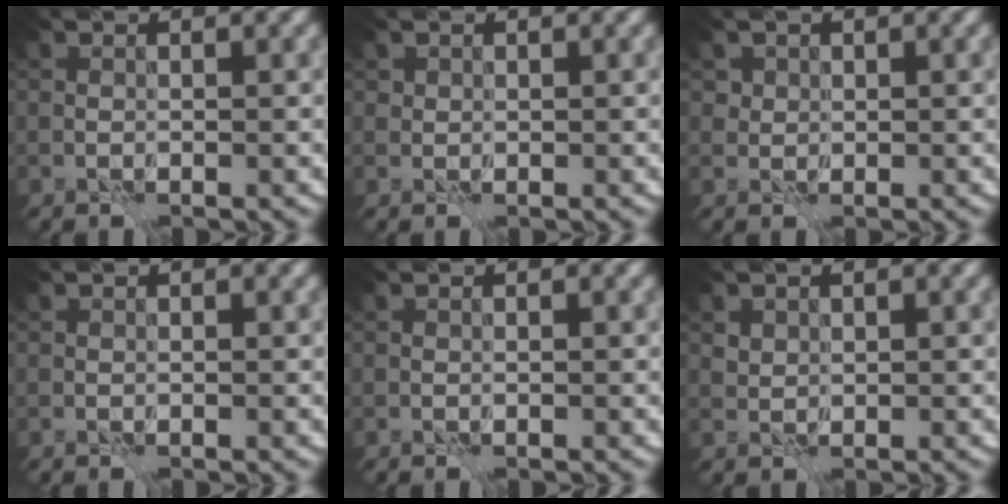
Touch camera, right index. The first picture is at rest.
{"total": 0.6, "force": [0.2, 0.6, -0.1], "torque": [0.004, 0.000, 0.002]}
{"total": 1.4, "force": [0.5, 1.3, -0.1], "torque": [0.013, 0.002, 0.008]}
{"total": 0.0}
{"total": 0.0}
{"total": 1.2, "force": [0.8, 0.9, 0.0], "torque": [0.002, -0.001, 0.016]}